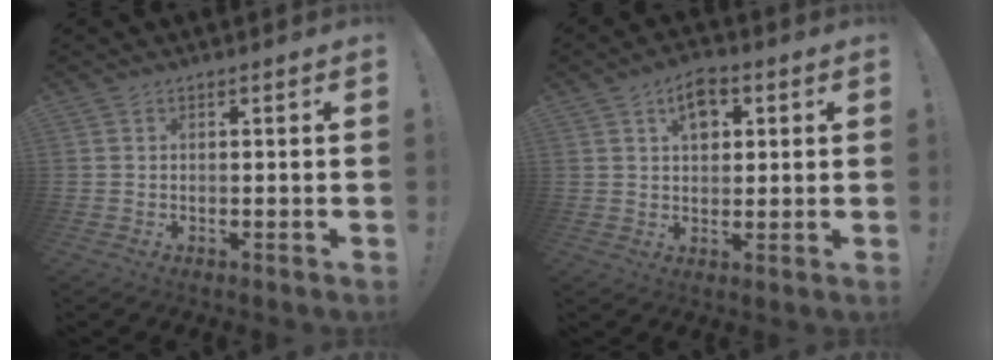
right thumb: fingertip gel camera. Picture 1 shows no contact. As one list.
[{"total": 7.3, "force": [2.9, 4.8, 4.6], "torque": [-0.061, -0.001, 0.051]}]